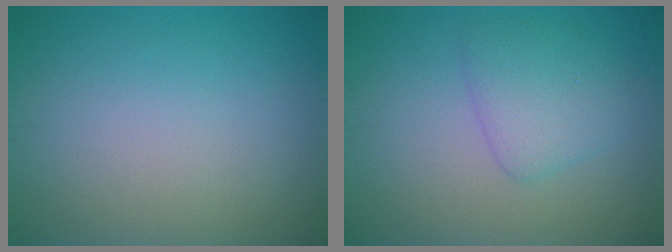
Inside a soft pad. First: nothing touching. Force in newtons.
{"total": 3.0, "press": 3.0, "slide": 0.2}